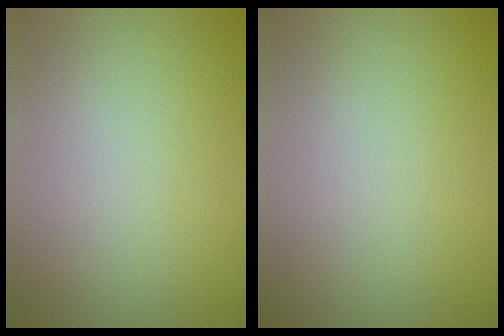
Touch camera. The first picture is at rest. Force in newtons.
{"total": 0.0}